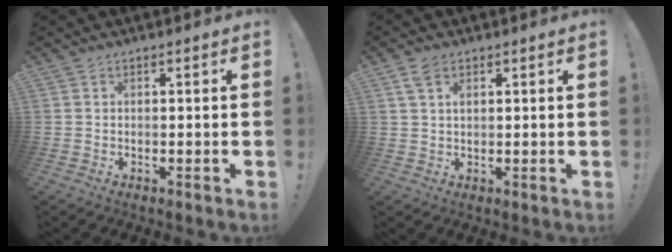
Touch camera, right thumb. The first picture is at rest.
{"total": 3.0, "force": [1.6, 1.7, 1.8], "torque": [-0.026, -0.003, 0.027]}